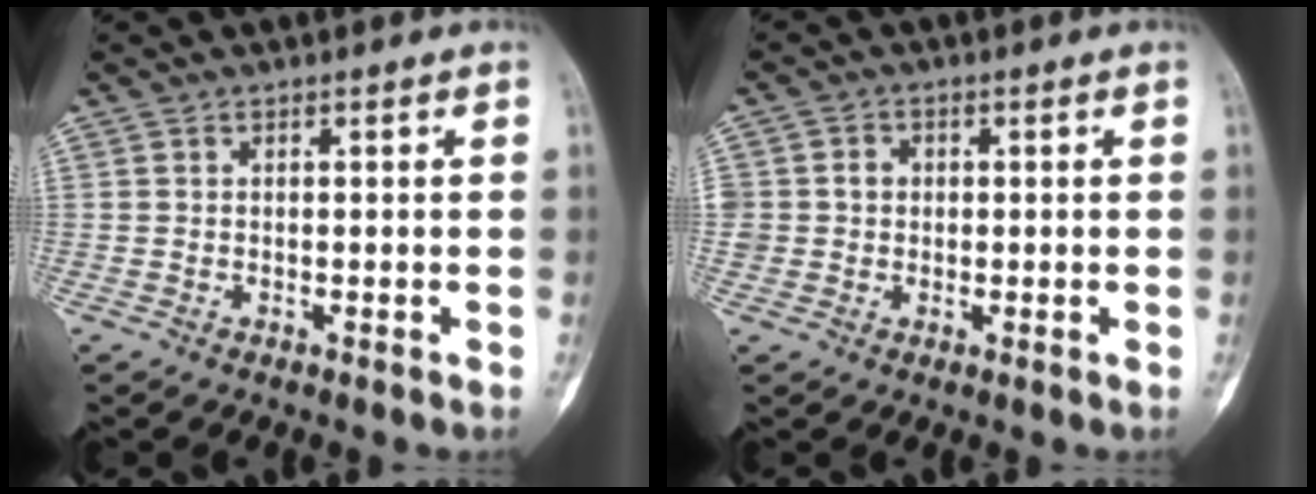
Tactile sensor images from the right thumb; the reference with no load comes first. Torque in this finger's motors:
{"motor_torque": [0.51, 0.64, 0.38, -0.23, 0.00]}